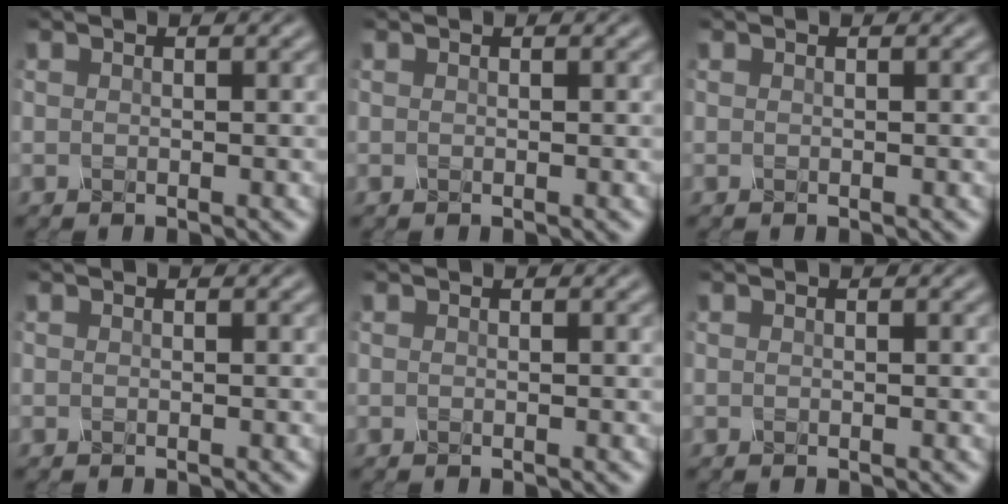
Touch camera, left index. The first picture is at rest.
{"total": 0.0}
{"total": 0.0}
{"total": 0.0}
{"total": 0.0}
{"total": 0.0}